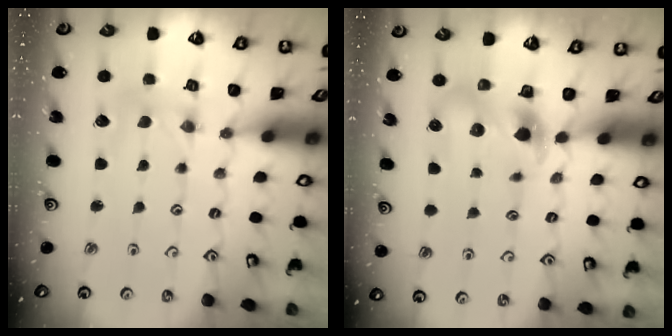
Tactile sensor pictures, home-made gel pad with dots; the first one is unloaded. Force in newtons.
{"total": 6.1, "press": 6.1, "slide": 0.7}